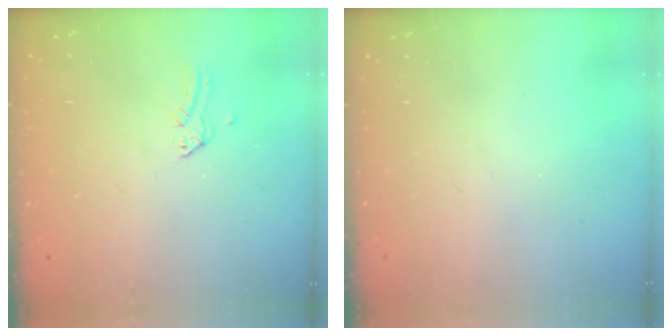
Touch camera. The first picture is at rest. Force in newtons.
{"total": 0.0}